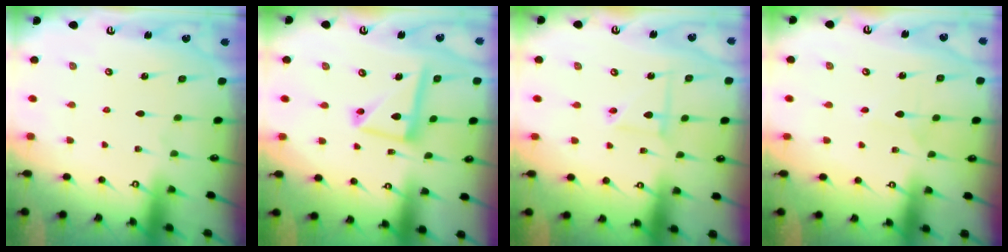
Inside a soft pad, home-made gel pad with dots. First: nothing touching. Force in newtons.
{"total": 13.8, "press": 13.7, "slide": 1.4}
{"total": 5.1, "press": 5.1, "slide": 0.2}
{"total": 1.5, "press": 1.4, "slide": 0.1}